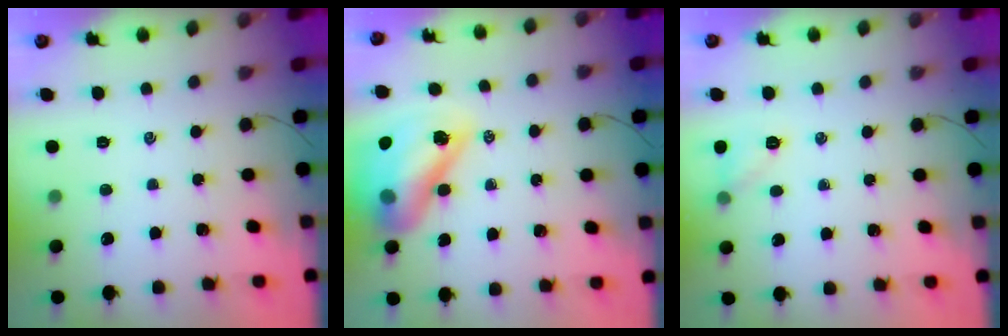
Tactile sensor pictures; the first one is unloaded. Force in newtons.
{"total": 18.3, "press": 17.6, "slide": 4.9}
{"total": 6.6, "press": 6.5, "slide": 1.0}